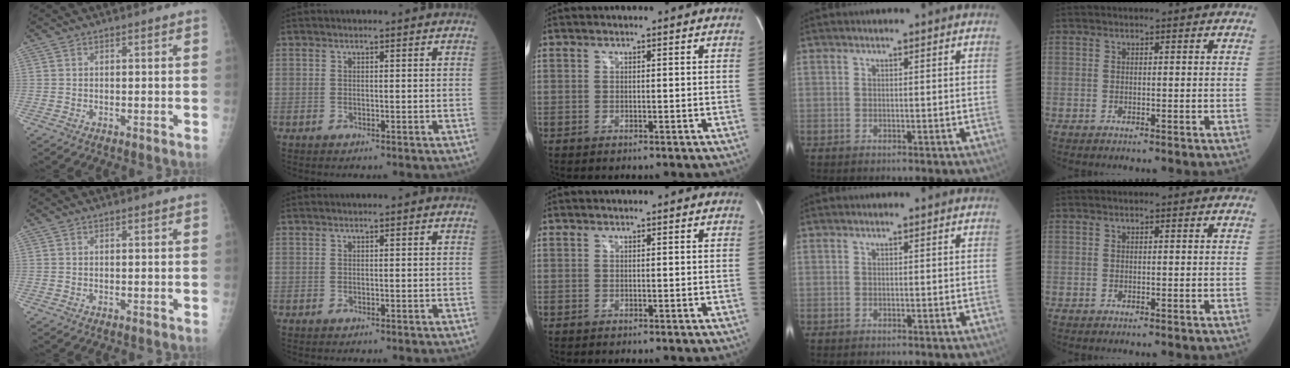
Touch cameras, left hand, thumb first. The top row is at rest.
{}